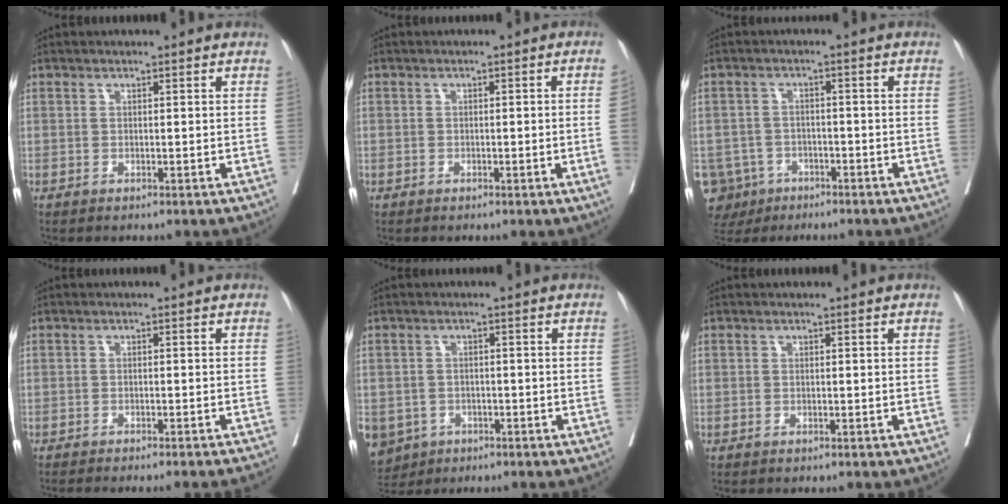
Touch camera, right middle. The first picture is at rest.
{"total": 1.8, "force": [-0.5, -0.1, 1.8], "torque": [-0.026, 0.008, -0.006]}
{"total": 9.2, "force": [-5.0, 7.5, 1.9], "torque": [-0.057, 0.003, -0.076]}
{"total": 11.5, "force": [-10.6, -0.5, 4.3], "torque": [-0.032, -0.025, -0.129]}
{"total": 9.0, "force": [-4.6, 7.3, 2.5], "torque": [-0.077, -0.002, -0.066]}
{"total": 0.6, "force": [-0.6, 0.2, 0.2], "torque": [-0.005, -0.001, -0.010]}